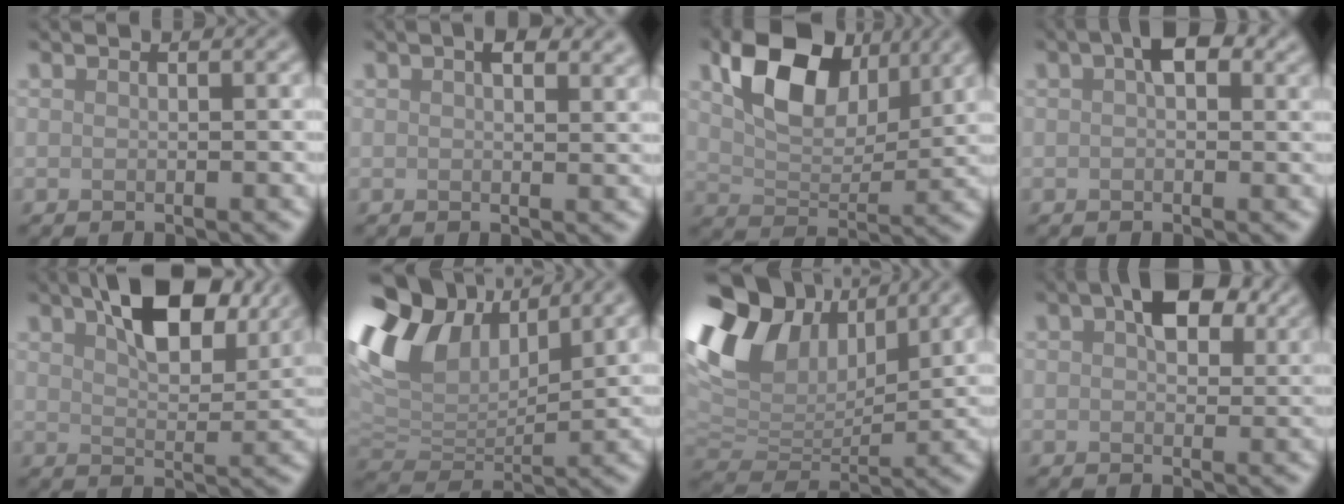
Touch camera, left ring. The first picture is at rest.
{"total": 2.6, "force": [1.5, 0.9, 1.9], "torque": [-0.028, 0.005, 0.024]}
{"total": 8.7, "force": [3.7, 5.2, 5.9], "torque": [-0.110, 0.001, 0.066]}
{"total": 3.6, "force": [1.4, 1.8, 2.8], "torque": [-0.042, 0.011, 0.016]}
{"total": 8.9, "force": [4.8, 3.8, 6.4], "torque": [-0.106, 0.012, 0.076]}
{"total": 10.7, "force": [5.2, 6.5, 6.7], "torque": [-0.163, 0.021, 0.097]}
{"total": 11.6, "force": [5.6, 7.5, 6.9], "torque": [-0.158, 0.023, 0.100]}
{"total": 5.8, "force": [2.5, 3.1, 4.3], "torque": [-0.070, 0.010, 0.034]}